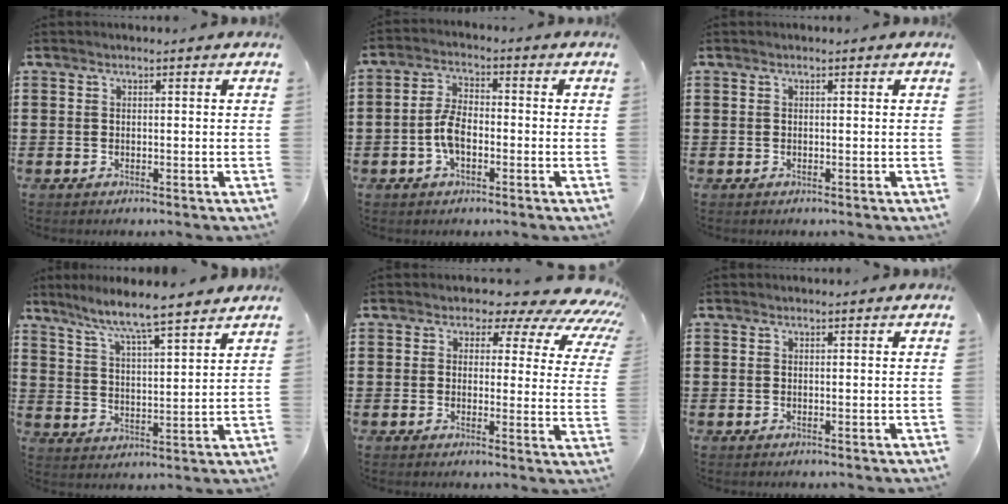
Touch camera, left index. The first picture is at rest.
{"total": 5.5, "force": [-1.5, 2.7, 4.5], "torque": [-0.107, 0.002, -0.035]}
{"total": 0.0}
{"total": 6.4, "force": [5.9, -0.2, 2.6], "torque": [-0.076, -0.037, 0.097]}
{"total": 4.5, "force": [3.2, 2.5, 1.8], "torque": [-0.034, -0.027, 0.045]}
{"total": 0.0}